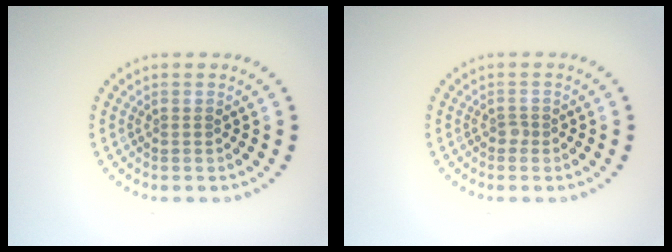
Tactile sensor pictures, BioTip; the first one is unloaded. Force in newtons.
{"total": 0.8, "press": 0.5, "slide": 0.5}